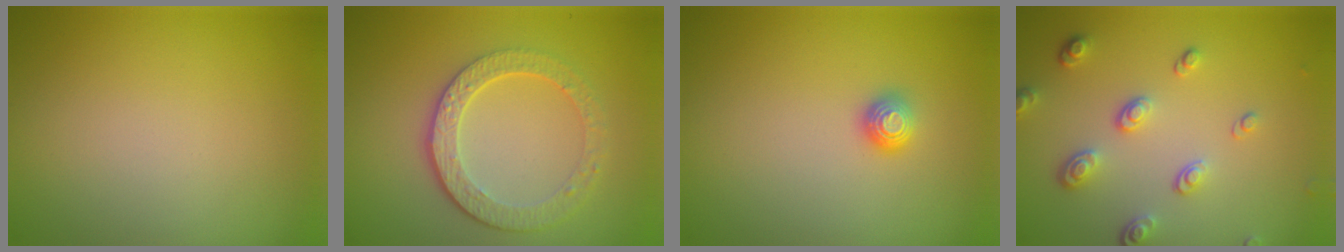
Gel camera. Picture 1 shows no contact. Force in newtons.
{"total": 4.8, "press": 3.4, "slide": 3.4}
{"total": 1.1, "press": 1.0, "slide": 0.3}
{"total": 3.3, "press": 2.6, "slide": 2.0}